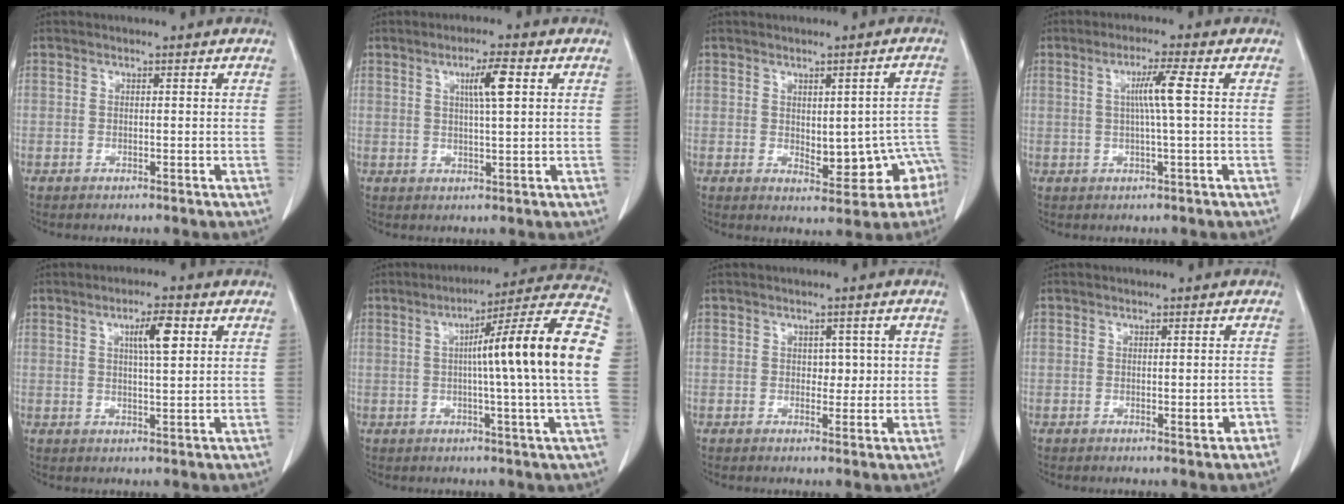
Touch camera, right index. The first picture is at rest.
{"total": 4.8, "force": [1.6, 0.2, 4.5], "torque": [-0.075, 0.001, 0.025]}
{"total": 9.1, "force": [-2.7, 4.6, 7.5], "torque": [-0.065, 0.025, -0.026]}
{"total": 4.6, "force": [0.6, -0.9, 4.4], "torque": [-0.083, 0.002, 0.012]}
{"total": 5.1, "force": [1.9, 0.8, 4.6], "torque": [-0.078, 0.003, 0.032]}
{"total": 17.5, "force": [1.1, -1.5, 17.4], "torque": [-0.246, 0.014, 0.001]}
{"total": 2.8, "force": [0.4, 1.9, 2.1], "torque": [-0.019, 0.005, 0.006]}
{"total": 1.9, "force": [-0.6, 0.6, 1.7], "torque": [-0.021, -0.001, -0.005]}